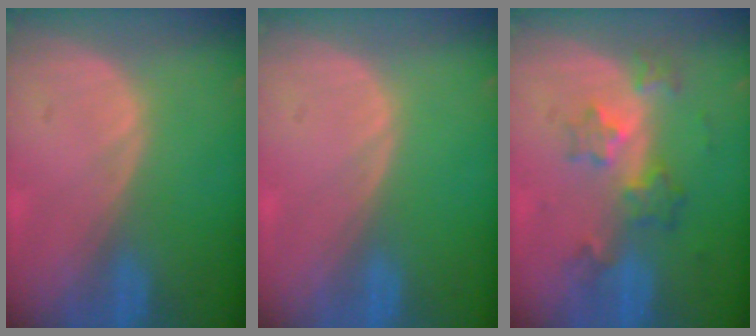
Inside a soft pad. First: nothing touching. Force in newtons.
{"total": 0.0}
{"total": 6.1, "press": 5.5, "slide": 2.5}